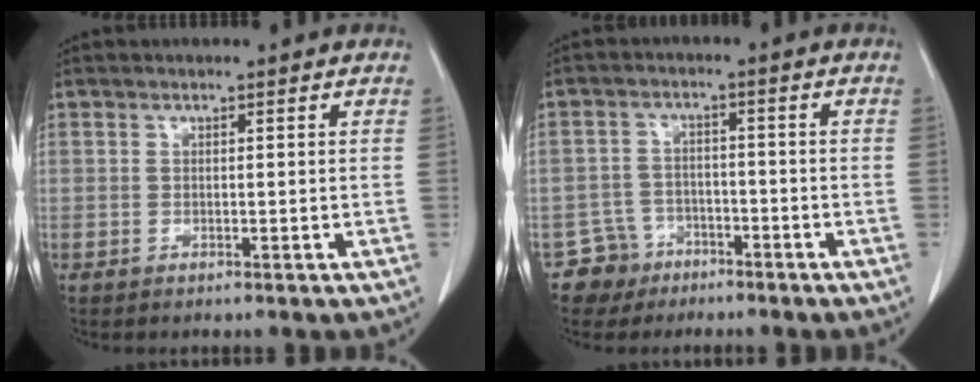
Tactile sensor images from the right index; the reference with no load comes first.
{"total": 4.9, "force": [-3.2, 3.7, -0.3], "torque": [0.012, 0.011, -0.055]}